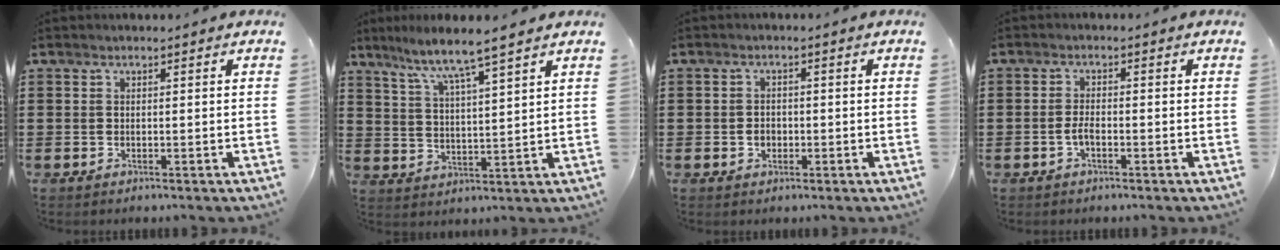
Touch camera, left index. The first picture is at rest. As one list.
[{"total": 6.0, "force": [5.0, -0.5, 3.4], "torque": [-0.088, -0.034, 0.077]}, {"total": 1.8, "force": [-0.4, 1.4, 1.0], "torque": [-0.022, 0.005, -0.010]}, {"total": 2.1, "force": [-0.9, 0.7, 1.8], "torque": [-0.050, -0.001, -0.022]}]